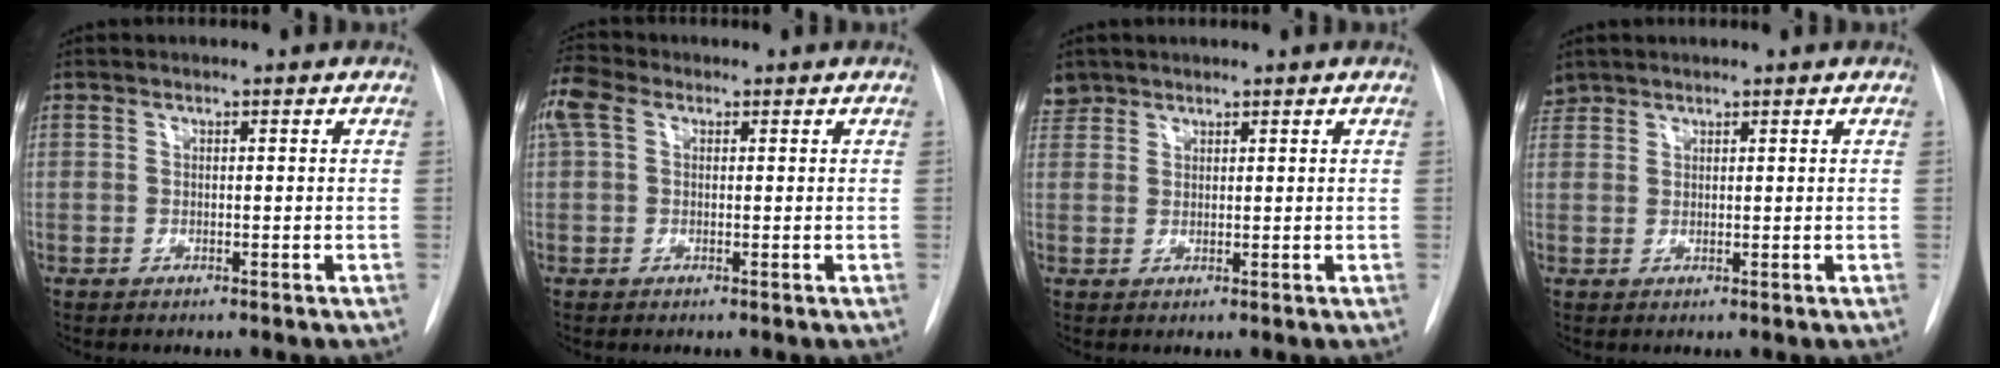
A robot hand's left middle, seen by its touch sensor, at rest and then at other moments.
{"total": 5.3, "force": [2.0, 3.3, 3.5], "torque": [-0.101, 0.039, 0.041]}
{"total": 2.4, "force": [2.0, 1.3, -0.2], "torque": [0.006, 0.012, 0.038]}
{"total": 2.0, "force": [1.8, 0.8, -0.2], "torque": [0.001, 0.014, 0.035]}